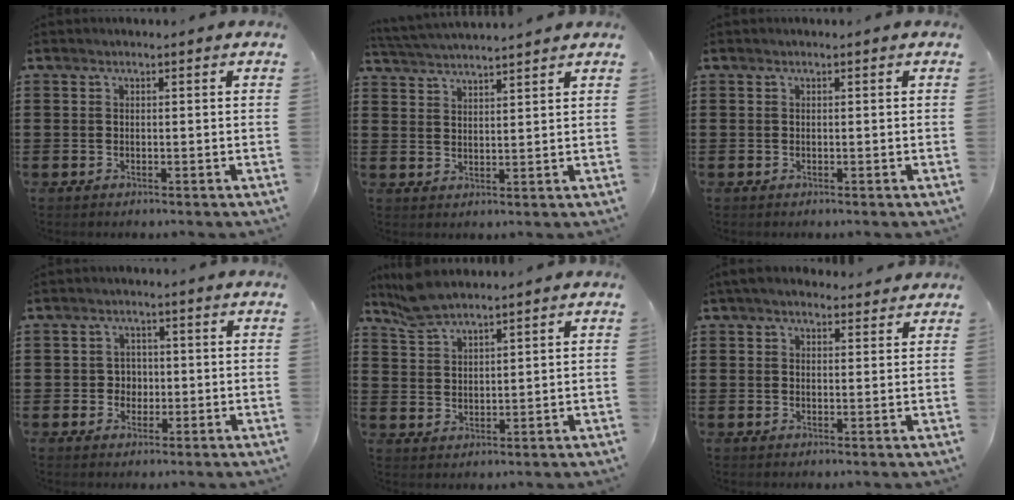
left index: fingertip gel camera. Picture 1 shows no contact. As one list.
[{"total": 3.2, "force": [3.1, -0.4, 0.3], "torque": [-0.018, -0.014, 0.056]}, {"total": 0.0}, {"total": 2.6, "force": [-0.2, 2.4, 1.0], "torque": [-0.028, 0.007, -0.008]}, {"total": 4.7, "force": [4.3, 1.1, 1.7], "torque": [-0.047, -0.005, 0.081]}, {"total": 3.3, "force": [2.8, 1.2, 1.3], "torque": [-0.032, 0.001, 0.052]}]